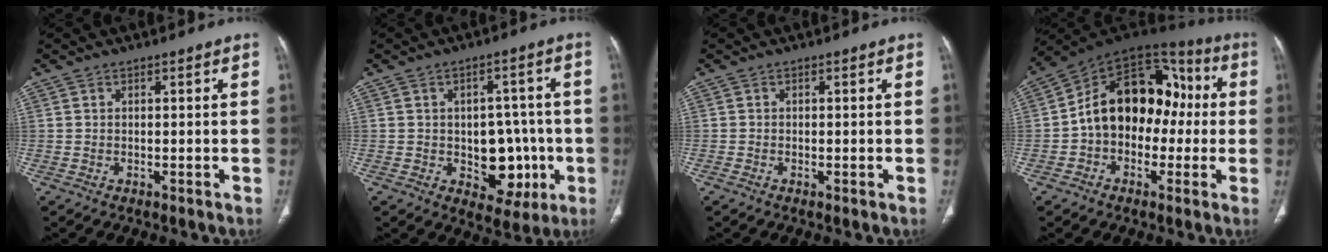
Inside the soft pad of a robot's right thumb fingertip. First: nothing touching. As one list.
[{"total": 10.4, "force": [-2.2, 7.3, 7.2], "torque": [-0.045, 0.016, -0.016]}, {"total": 0.6, "force": [-0.3, 0.3, 0.5], "torque": [-0.012, -0.002, -0.007]}, {"total": 18.5, "force": [-0.5, 13.0, 13.2], "torque": [-0.160, 0.058, -0.019]}]